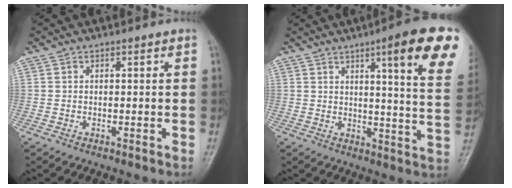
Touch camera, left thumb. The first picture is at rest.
{"total": 17.0, "force": [8.4, 2.2, 14.7], "torque": [-0.163, -0.037, 0.102]}